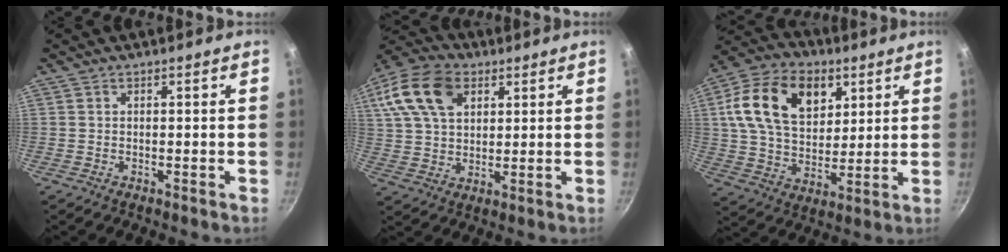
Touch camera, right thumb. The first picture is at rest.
{"total": 16.6, "force": [6.5, 11.0, 10.7], "torque": [-0.197, 0.011, 0.112]}
{"total": 19.4, "force": [6.8, 13.0, 12.7], "torque": [-0.203, -0.009, 0.110]}